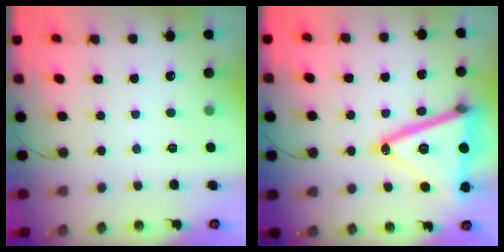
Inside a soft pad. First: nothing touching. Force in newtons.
{"total": 24.8, "press": 24.6, "slide": 3.4}